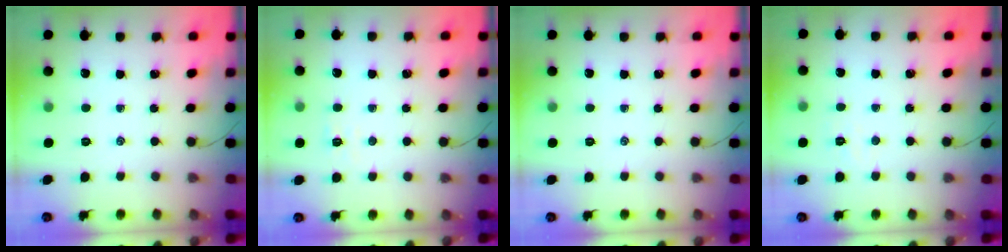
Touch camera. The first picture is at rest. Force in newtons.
{"total": 2.8, "press": 2.7, "slide": 0.8}
{"total": 0.0}
{"total": 3.2, "press": 3.1, "slide": 0.7}